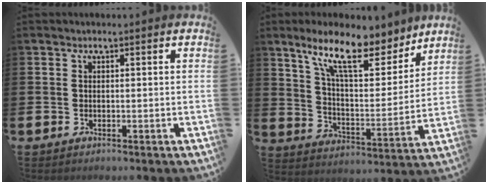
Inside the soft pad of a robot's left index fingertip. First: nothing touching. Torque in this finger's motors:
{"motor_torque": [1.01, -1.13, 1.05, 0.21]}